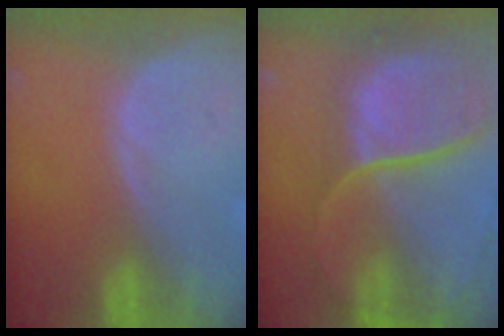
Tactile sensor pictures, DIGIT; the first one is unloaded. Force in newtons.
{"total": 11.4, "press": 9.5, "slide": 6.4}